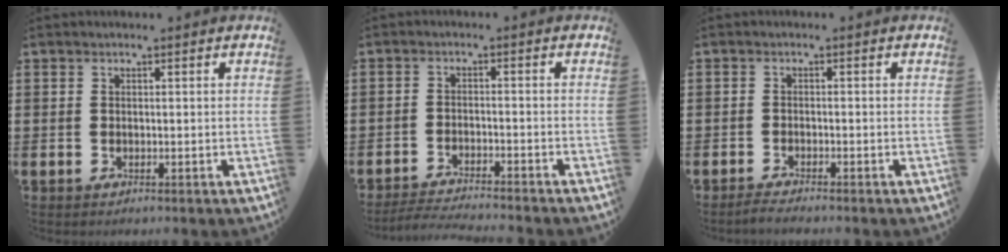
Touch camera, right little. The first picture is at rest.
{"total": 2.7, "force": [-2.7, -0.2, 0.6], "torque": [-0.009, 0.002, -0.054]}
{"total": 1.3, "force": [-1.2, 0.0, 0.6], "torque": [-0.011, 0.001, -0.024]}